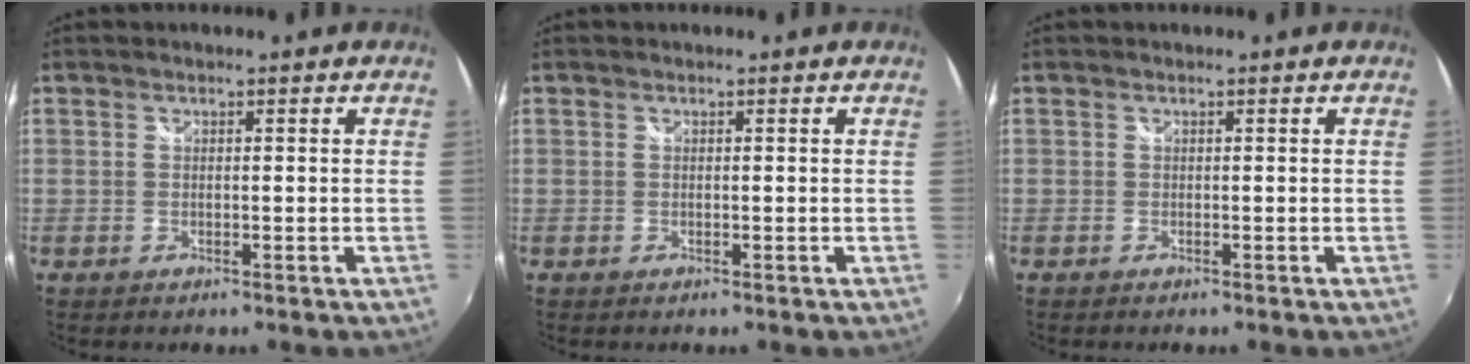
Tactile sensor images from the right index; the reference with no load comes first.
{"total": 0.0}
{"total": 1.9, "force": [0.2, -1.8, -0.7], "torque": [0.018, -0.011, 0.003]}